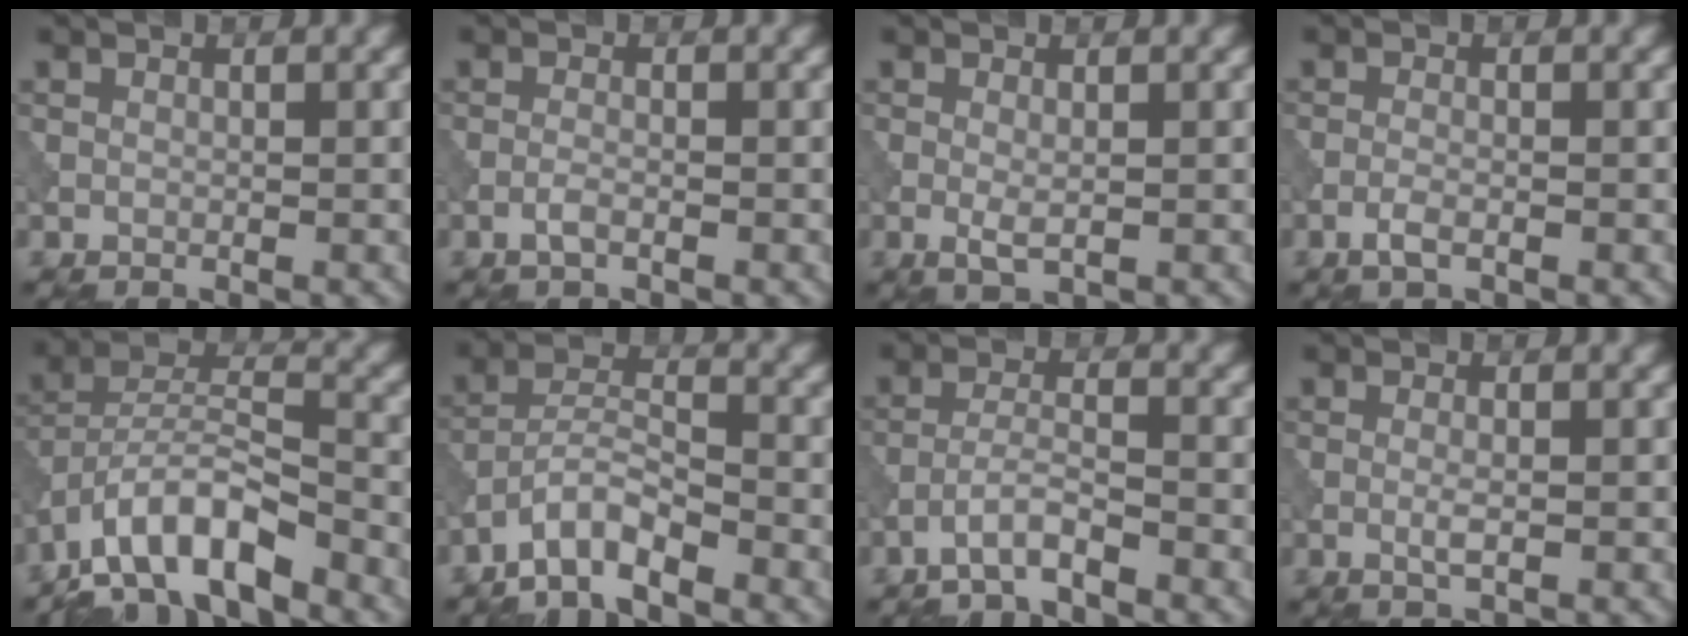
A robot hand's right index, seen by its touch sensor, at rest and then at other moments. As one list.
[{"total": 1.1, "force": [-0.7, 0.3, 0.8], "torque": [-0.020, 0.002, -0.017]}, {"total": 1.5, "force": [-0.2, 0.5, 1.4], "torque": [-0.029, -0.005, -0.003]}, {"total": 1.5, "force": [-0.8, 0.5, 1.1], "torque": [-0.027, -0.001, -0.021]}, {"total": 8.5, "force": [-6.2, 2.7, 5.2], "torque": [-0.081, 0.009, -0.124]}, {"total": 4.2, "force": [-3.4, 1.0, 2.3], "torque": [-0.042, 0.008, -0.074]}, {"total": 2.7, "force": [-2.1, 0.4, 1.7], "torque": [-0.032, 0.011, -0.047]}, {"total": 1.3, "force": [-0.3, 0.3, 1.3], "torque": [-0.027, -0.002, -0.008]}]